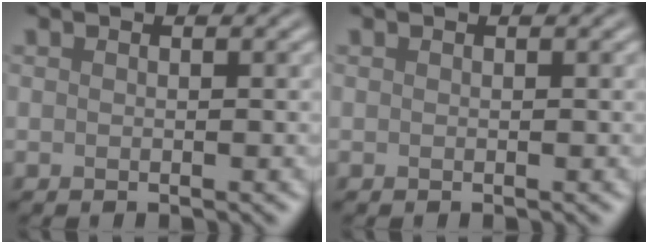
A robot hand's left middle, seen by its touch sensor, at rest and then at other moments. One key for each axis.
{"total": 0.0}